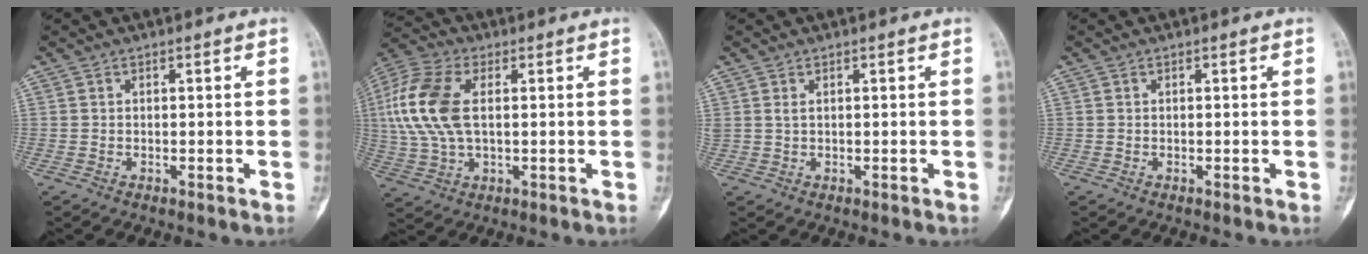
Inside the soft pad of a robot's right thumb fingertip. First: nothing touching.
{"total": 14.4, "force": [2.2, 8.0, 11.8], "torque": [-0.273, 0.013, 0.043]}
{"total": 1.0, "force": [0.5, 0.4, 0.7], "torque": [-0.016, 0.004, 0.015]}
{"total": 0.0}